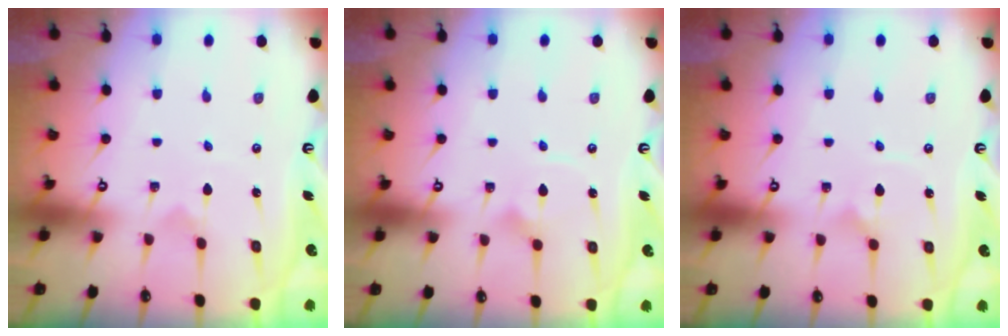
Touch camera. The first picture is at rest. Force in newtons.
{"total": 2.5, "press": 2.5, "slide": 0.2}
{"total": 2.7, "press": 2.7, "slide": 0.4}